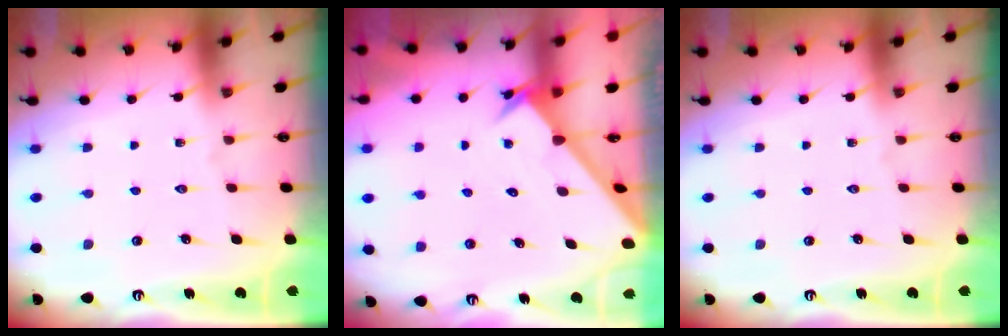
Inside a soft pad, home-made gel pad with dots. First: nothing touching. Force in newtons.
{"total": 2.8, "press": 2.8, "slide": 0.2}
{"total": 0.0}